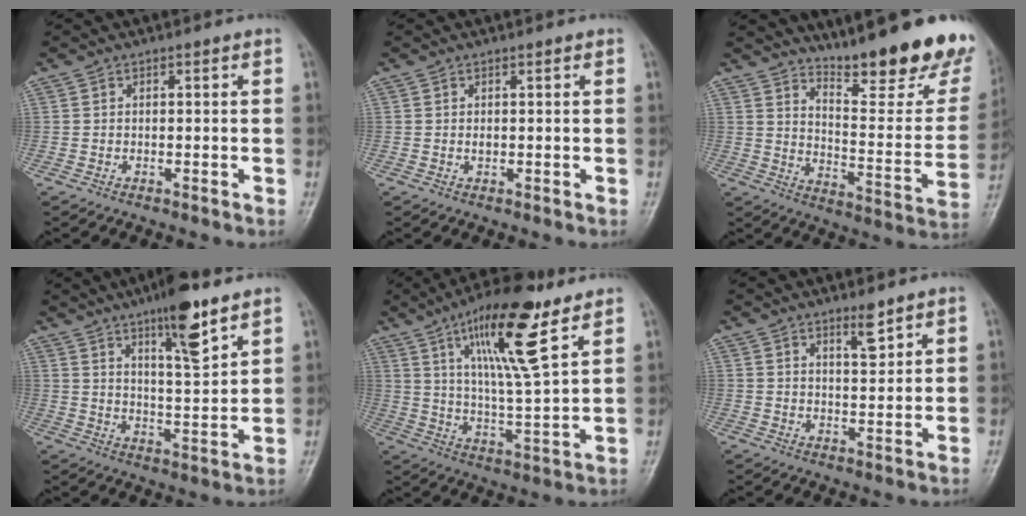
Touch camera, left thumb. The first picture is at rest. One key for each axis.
{"total": 0.8, "fx": 0.3, "fy": 0.4, "fz": 0.6, "tx": -0.009, "ty": -0.001, "tz": 0.006}
{"total": 23.5, "fx": 18.4, "fy": 5.6, "fz": 13.5, "tx": -0.153, "ty": -0.139, "tz": 0.254}
{"total": 11.6, "fx": 7.3, "fy": 2.3, "fz": 8.7, "tx": -0.129, "ty": -0.043, "tz": 0.119}
{"total": 16.9, "fx": 9.1, "fy": 3.8, "fz": 13.7, "tx": -0.222, "ty": -0.042, "tz": 0.160}
{"total": 3.8, "fx": 2.7, "fy": 0.9, "fz": 2.6, "tx": -0.036, "ty": -0.023, "tz": 0.047}